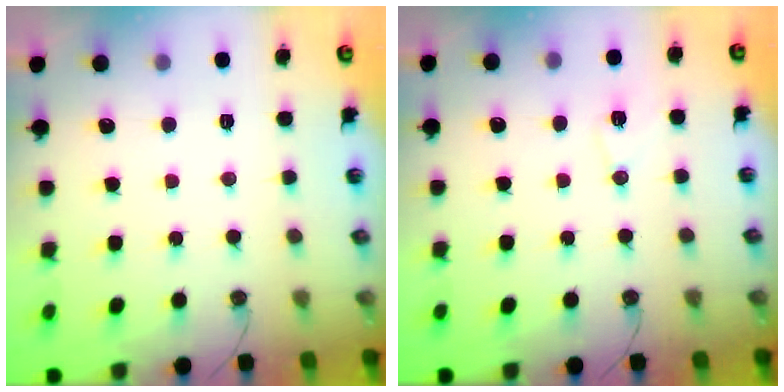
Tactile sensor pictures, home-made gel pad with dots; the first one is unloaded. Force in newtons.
{"total": 6.8, "press": 6.4, "slide": 2.4}